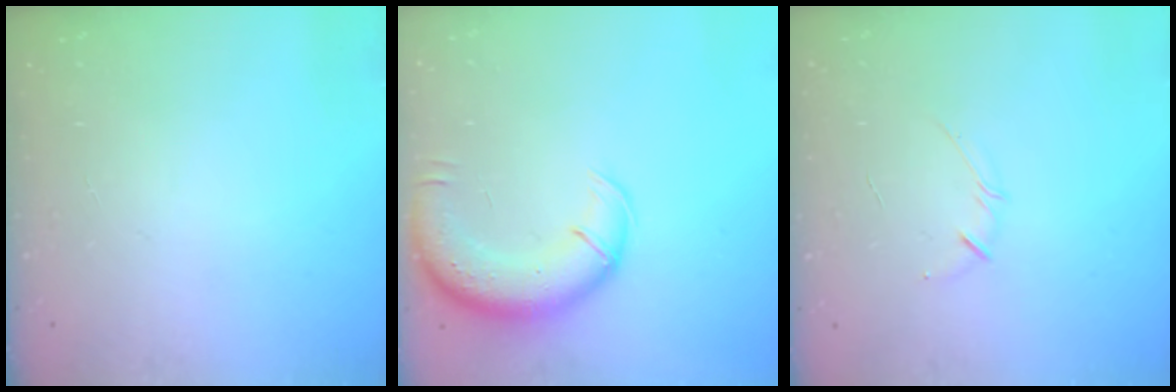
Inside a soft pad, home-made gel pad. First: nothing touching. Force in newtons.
{"total": 13.4, "press": 12.9, "slide": 3.5}
{"total": 3.3, "press": 3.2, "slide": 0.6}